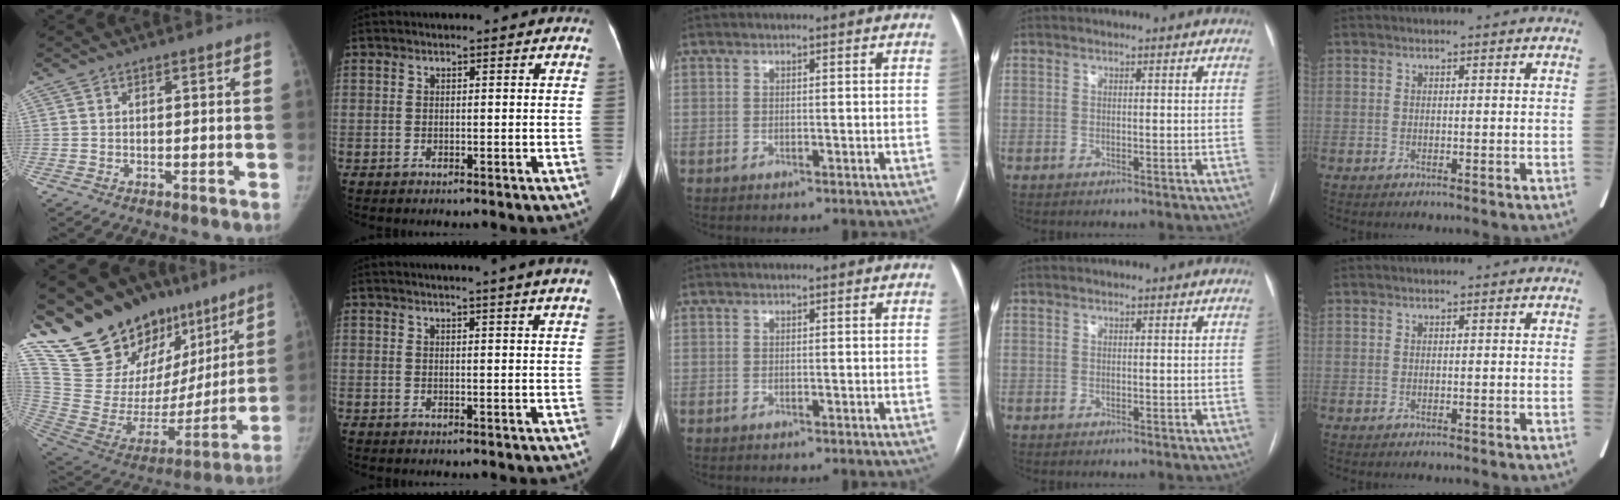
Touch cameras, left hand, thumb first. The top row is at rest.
{"thumb": {"total": 28.7, "force": [19.8, 15.0, 14.6], "torque": [-0.203, -0.061, 0.339]}, "index": {"total": 6.6, "force": [5.8, -1.0, 2.8], "torque": [-0.034, 0.008, 0.052]}}